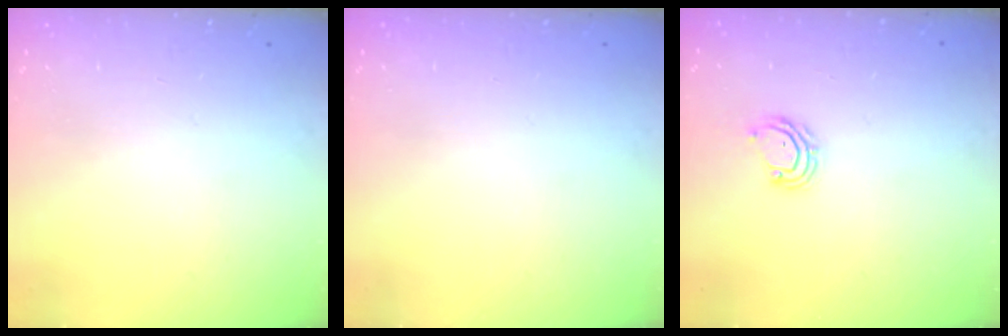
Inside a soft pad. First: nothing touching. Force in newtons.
{"total": 0.0}
{"total": 5.0, "press": 4.9, "slide": 0.3}